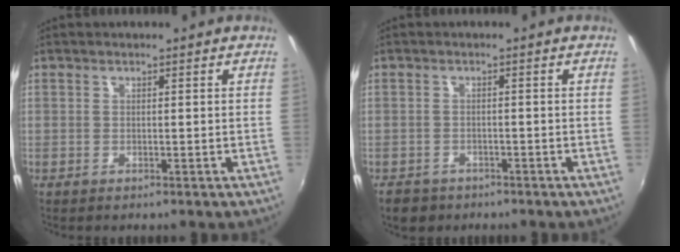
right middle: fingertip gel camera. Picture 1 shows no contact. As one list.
[{"total": 3.7, "force": [-2.5, 2.4, 1.1], "torque": [-0.034, -0.007, -0.041]}]